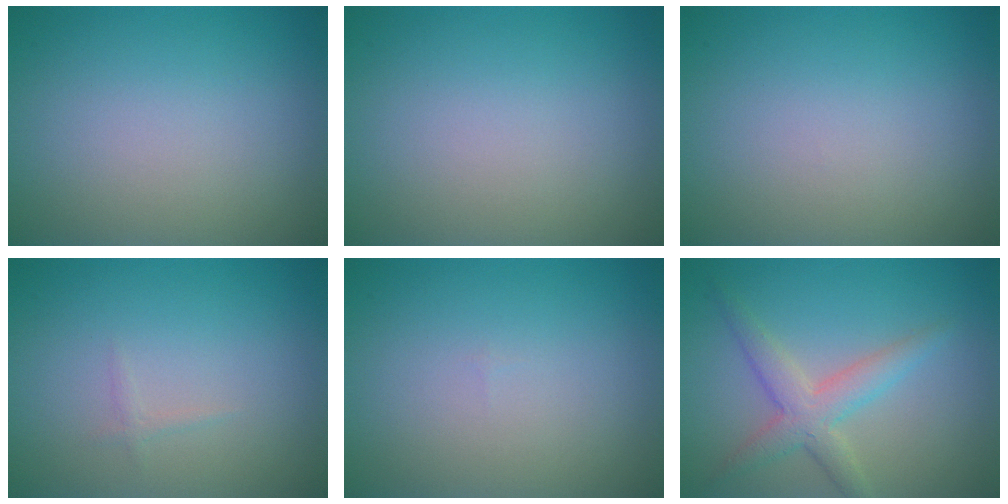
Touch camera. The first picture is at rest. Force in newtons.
{"total": 0.0}
{"total": 0.0}
{"total": 0.5, "press": 0.5, "slide": 0.0}
{"total": 0.0}
{"total": 3.4, "press": 3.4, "slide": 0.0}